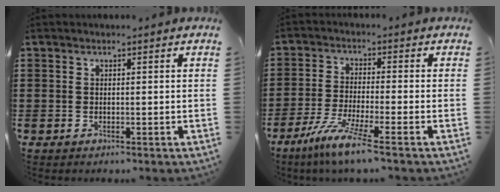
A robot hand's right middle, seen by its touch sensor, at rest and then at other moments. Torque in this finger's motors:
{"motor_torque": [1.52, -0.62, 0.18, 0.06]}